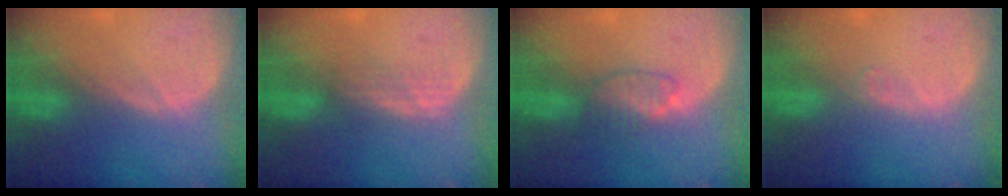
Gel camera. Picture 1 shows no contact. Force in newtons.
{"total": 2.2, "press": 2.2, "slide": 0.4}
{"total": 3.4, "press": 3.3, "slide": 0.6}
{"total": 0.6, "press": 0.5, "slide": 0.4}